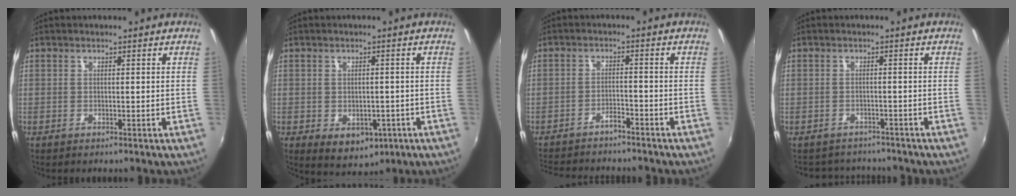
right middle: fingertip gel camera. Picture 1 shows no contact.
{"total": 6.5, "force": [-2.0, 4.6, 4.2], "torque": [-0.067, -0.014, -0.017]}
{"total": 8.2, "force": [-7.5, 1.5, 3.0], "torque": [-0.076, 0.002, -0.116]}
{"total": 4.9, "force": [-4.4, 2.0, 0.5], "torque": [-0.018, 0.003, -0.066]}